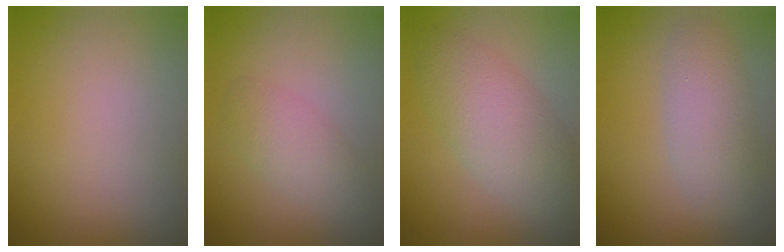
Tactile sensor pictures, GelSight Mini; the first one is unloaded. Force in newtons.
{"total": 2.4, "press": 2.4, "slide": 0.1}
{"total": 5.1, "press": 5.1, "slide": 0.2}
{"total": 3.5, "press": 3.5, "slide": 0.1}